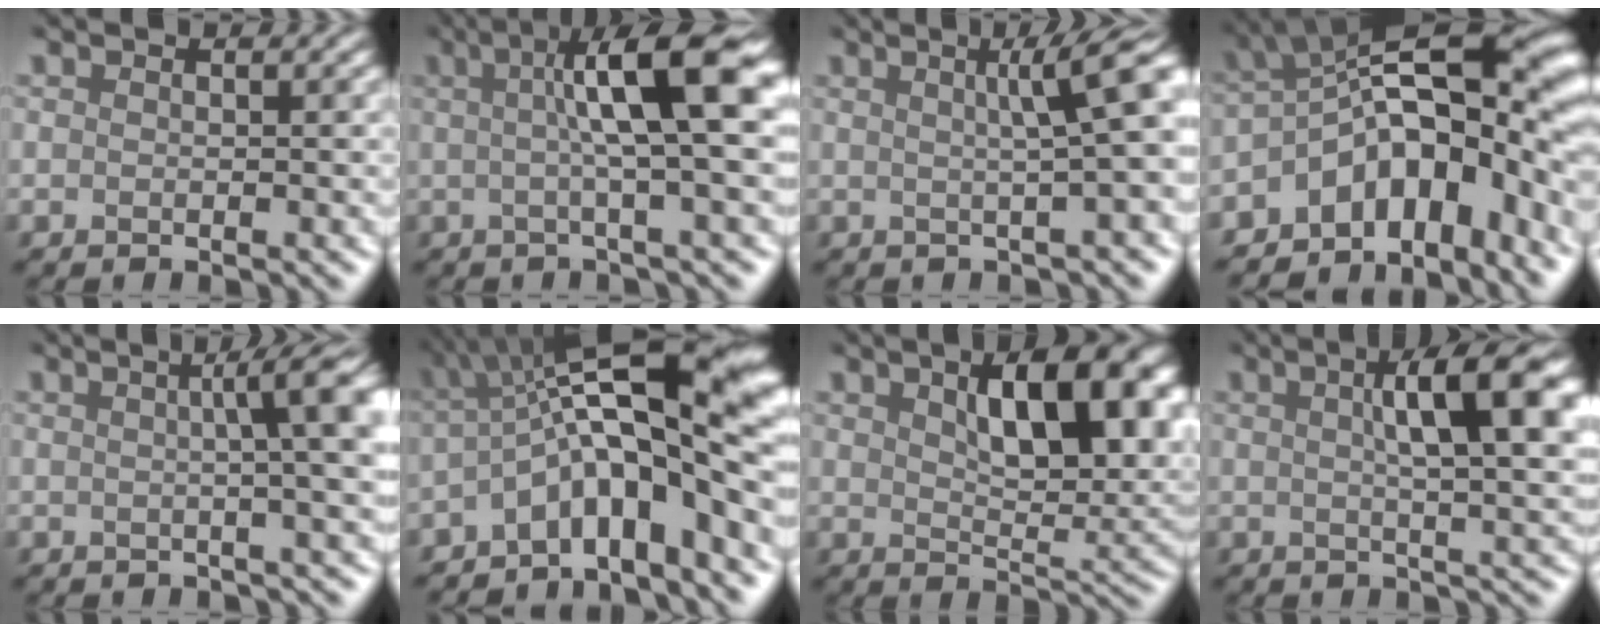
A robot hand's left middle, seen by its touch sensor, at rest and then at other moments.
{"total": 7.9, "force": [1.9, 0.7, 7.7], "torque": [-0.109, 0.019, 0.034]}
{"total": 5.1, "force": [1.0, 0.3, 5.0], "torque": [-0.067, 0.018, 0.022]}
{"total": 12.2, "force": [-3.7, 6.3, 9.8], "torque": [-0.131, 0.028, -0.058]}
{"total": 6.7, "force": [1.1, 1.1, 6.5], "torque": [-0.068, 0.018, 0.021]}
{"total": 12.4, "force": [-1.2, 3.4, 11.9], "torque": [-0.180, 0.031, -0.014]}
{"total": 8.5, "force": [3.4, 2.5, 7.4], "torque": [-0.108, 0.010, 0.065]}
{"total": 7.8, "force": [2.1, 1.2, 7.5], "torque": [-0.087, 0.023, 0.037]}